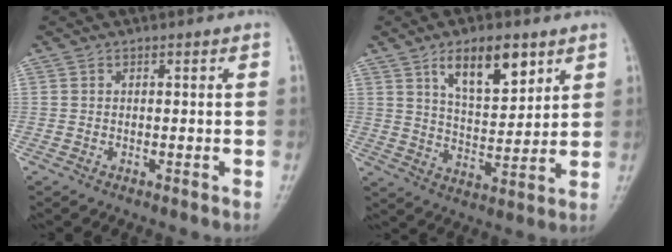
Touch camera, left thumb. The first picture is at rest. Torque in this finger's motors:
{"motor_torque": [1.39, 3.62, 1.08, -0.60, 0.40]}